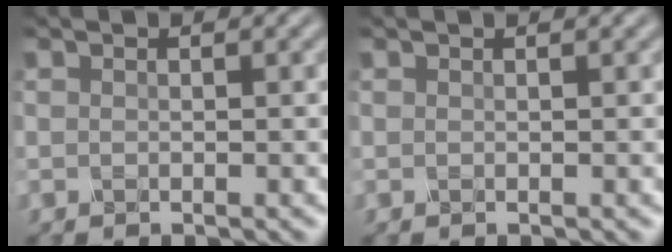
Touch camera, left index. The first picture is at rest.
{"total": 0.5, "force": [0.4, 0.1, 0.3], "torque": [-0.005, 0.000, 0.003]}